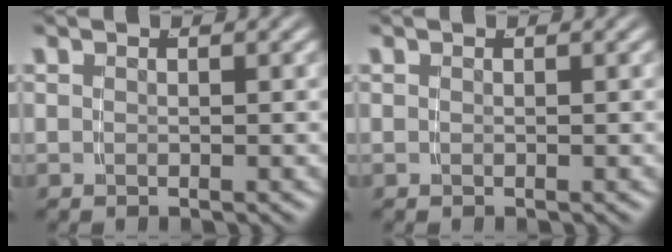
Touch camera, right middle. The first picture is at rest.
{"total": 0.0}